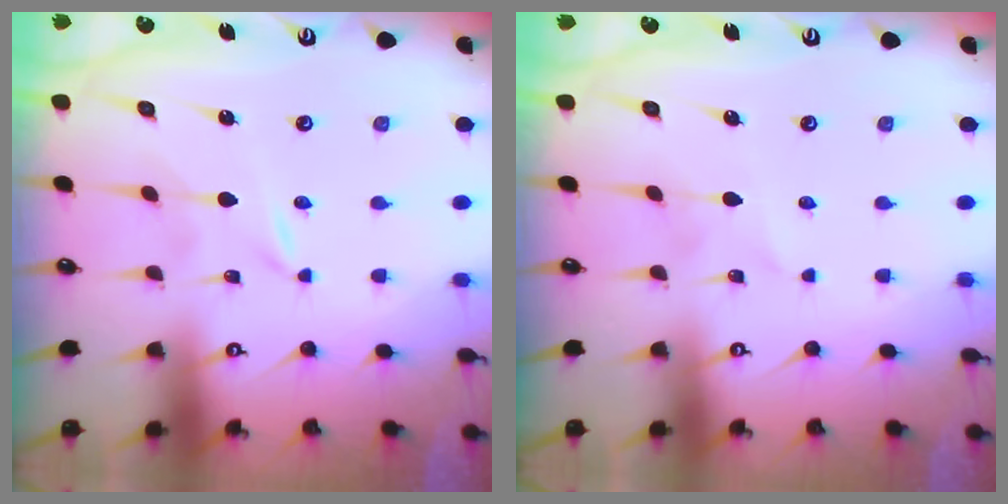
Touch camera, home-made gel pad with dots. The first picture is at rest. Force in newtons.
{"total": 1.8, "press": 1.8, "slide": 0.2}